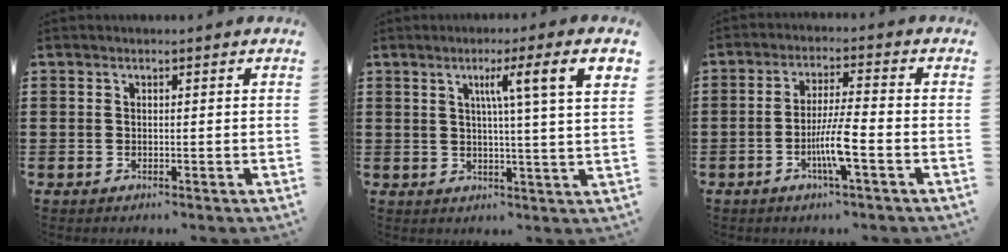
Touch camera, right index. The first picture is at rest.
{"total": 7.2, "force": [2.6, -0.6, 6.7], "torque": [-0.119, -0.009, 0.034]}
{"total": 6.6, "force": [-2.4, 0.4, 6.1], "torque": [-0.122, -0.012, -0.049]}